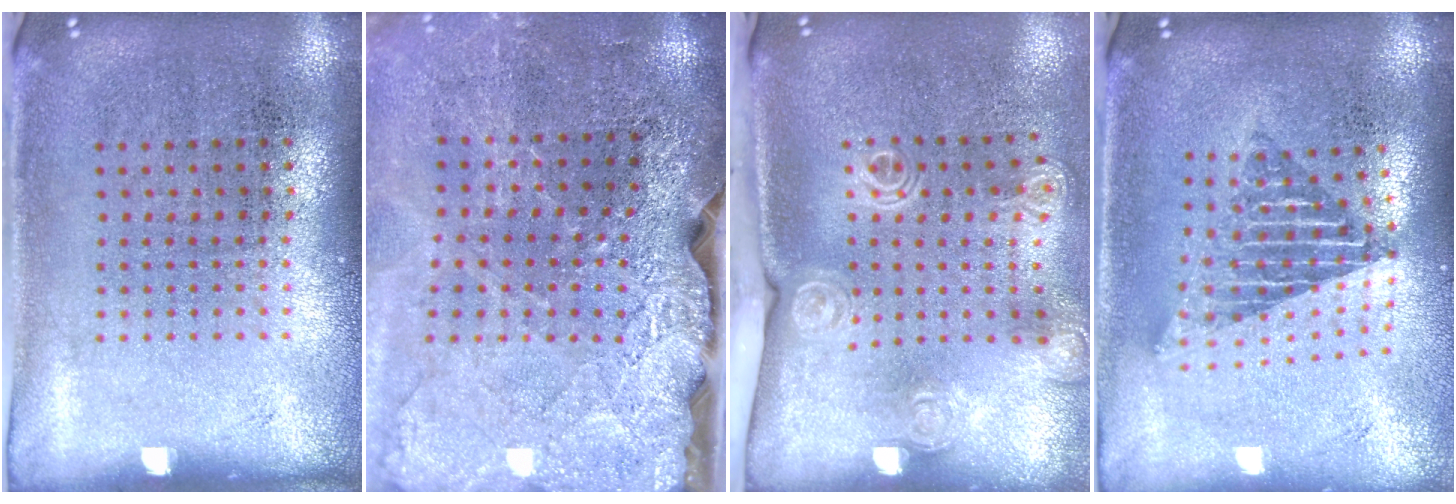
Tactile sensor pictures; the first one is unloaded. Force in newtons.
{"total": 3.9, "press": 3.2, "slide": 2.2}
{"total": 2.0, "press": 1.5, "slide": 1.3}
{"total": 1.8, "press": 1.4, "slide": 1.1}